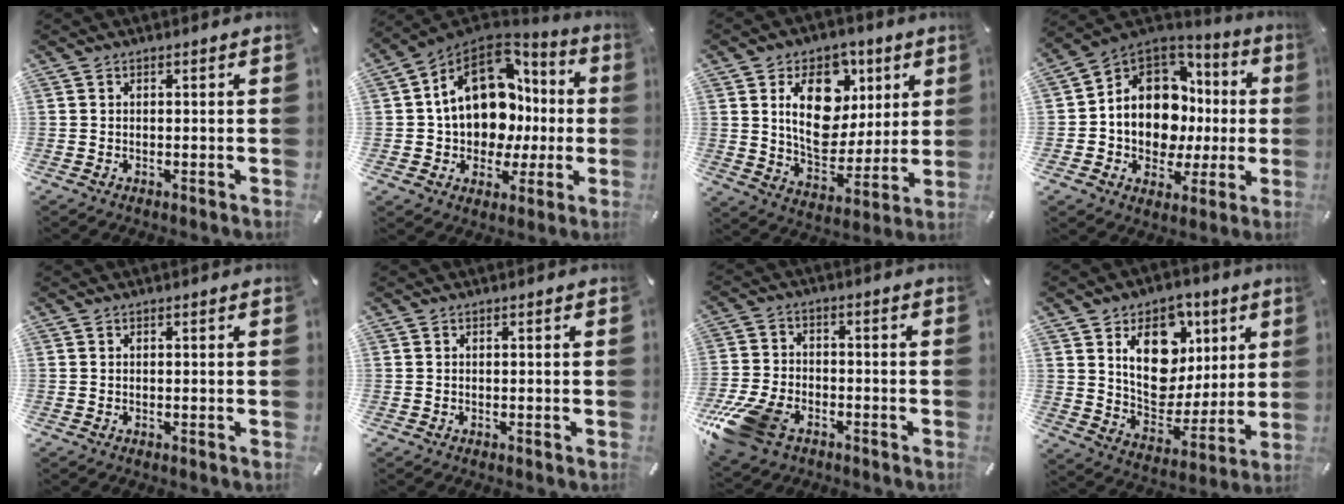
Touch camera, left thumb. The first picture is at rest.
{"total": 17.6, "force": [3.7, 13.3, 10.8], "torque": [-0.187, -0.017, 0.070]}
{"total": 17.4, "force": [5.7, 12.5, 10.6], "torque": [-0.164, -0.010, 0.106]}
{"total": 12.8, "force": [1.4, 11.0, 6.5], "torque": [-0.115, -0.027, 0.032]}
{"total": 0.0}
{"total": 0.0}
{"total": 13.8, "force": [-7.5, 8.6, 7.7], "torque": [-0.159, 0.038, -0.133]}
{"total": 16.9, "force": [6.5, 12.6, 9.1], "torque": [-0.123, -0.028, 0.123]}